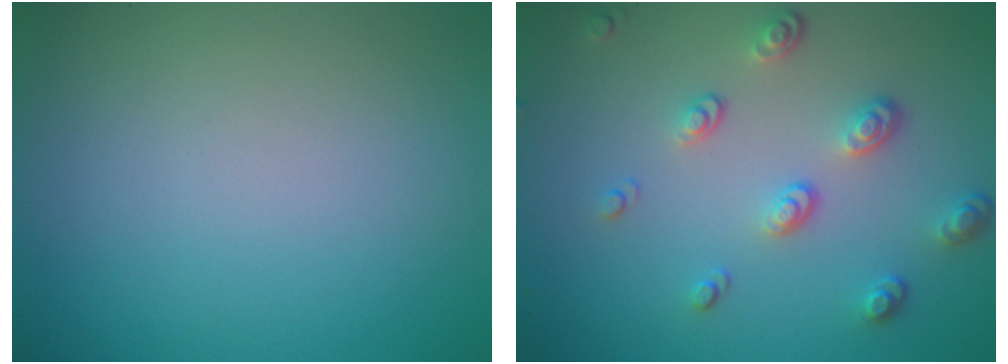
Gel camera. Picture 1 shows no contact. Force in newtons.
{"total": 3.4, "press": 2.6, "slide": 2.2}